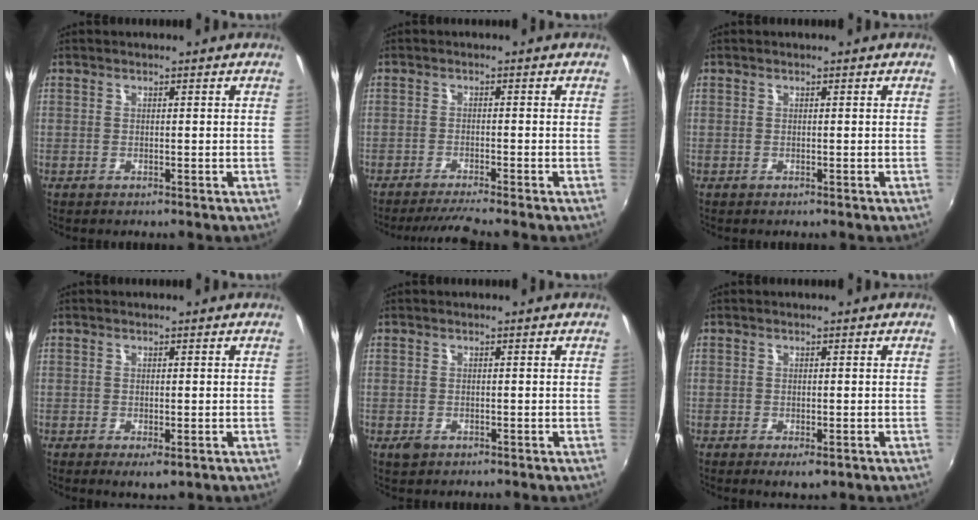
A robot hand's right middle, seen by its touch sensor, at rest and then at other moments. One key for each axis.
{"total": 4.5, "fx": -4.0, "fy": -1.0, "fz": 1.8, "tx": -0.051, "ty": -0.004, "tz": -0.070}
{"total": 0.0}
{"total": 2.1, "fx": -0.7, "fy": 0.9, "fz": 1.8, "tx": -0.032, "ty": -0.011, "tz": -0.007}
{"total": 1.7, "fx": -0.9, "fy": 1.2, "fz": 0.8, "tx": -0.015, "ty": -0.003, "tz": -0.016}
{"total": 2.3, "fx": -1.1, "fy": 1.1, "fz": 1.8, "tx": -0.033, "ty": -0.011, "tz": -0.014}